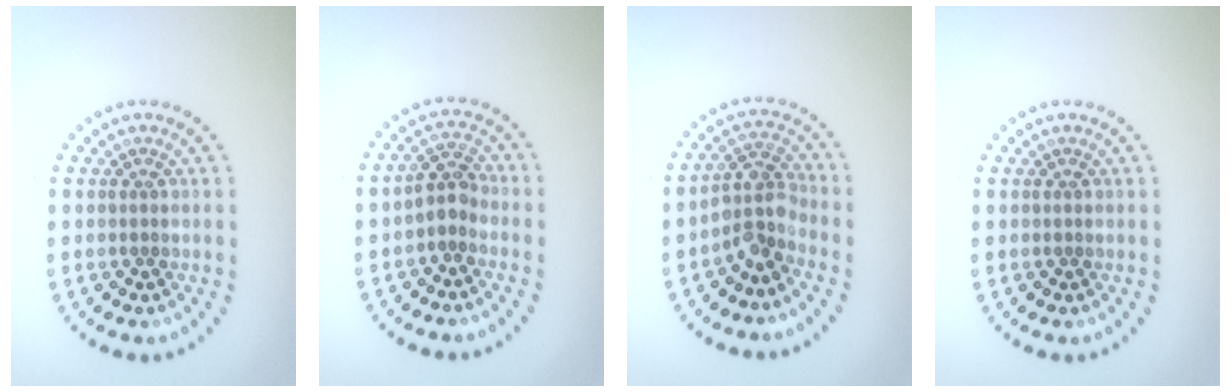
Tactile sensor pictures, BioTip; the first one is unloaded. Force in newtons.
{"total": 2.0, "press": 1.7, "slide": 1.1}
{"total": 3.2, "press": 2.4, "slide": 2.0}
{"total": 0.0}